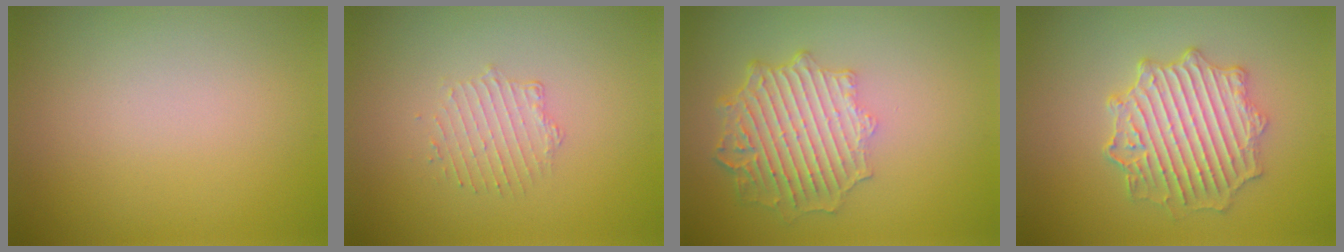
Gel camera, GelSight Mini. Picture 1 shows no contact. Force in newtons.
{"total": 1.6, "press": 0.9, "slide": 1.3}
{"total": 6.2, "press": 4.8, "slide": 3.8}
{"total": 5.2, "press": 4.6, "slide": 2.2}